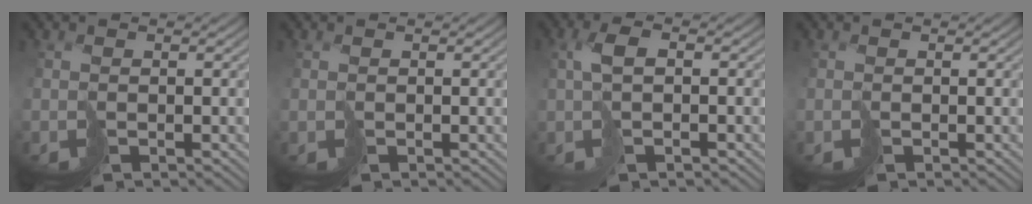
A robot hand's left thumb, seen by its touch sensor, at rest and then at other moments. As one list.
[{"total": 0.5, "force": [0.4, 0.2, 0.2], "torque": [-0.008, -0.001, 0.007]}, {"total": 3.1, "force": [0.2, 1.1, 2.9], "torque": [-0.064, 0.010, 0.001]}, {"total": 0.5, "force": [0.0, 0.4, 0.4], "torque": [-0.009, -0.002, -0.001]}]